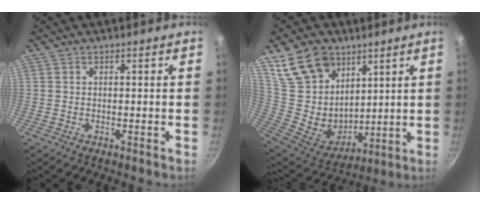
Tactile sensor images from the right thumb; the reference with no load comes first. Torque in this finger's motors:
{"motor_torque": [-1.50, 1.72, 0.12, 0.03, 0.07]}